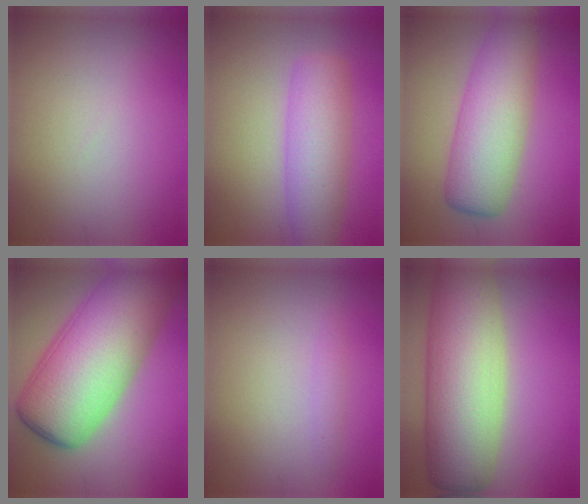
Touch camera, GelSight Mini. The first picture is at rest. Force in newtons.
{"total": 5.6, "press": 5.6, "slide": 0.1}
{"total": 7.0, "press": 7.0, "slide": 0.2}
{"total": 13.2, "press": 13.2, "slide": 0.4}
{"total": 0.9, "press": 0.9, "slide": 0.0}
{"total": 11.3, "press": 11.3, "slide": 0.2}